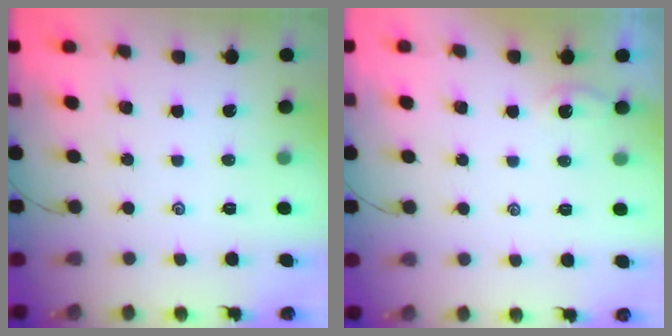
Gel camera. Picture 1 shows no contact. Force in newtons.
{"total": 0.8, "press": 0.8, "slide": 0.2}